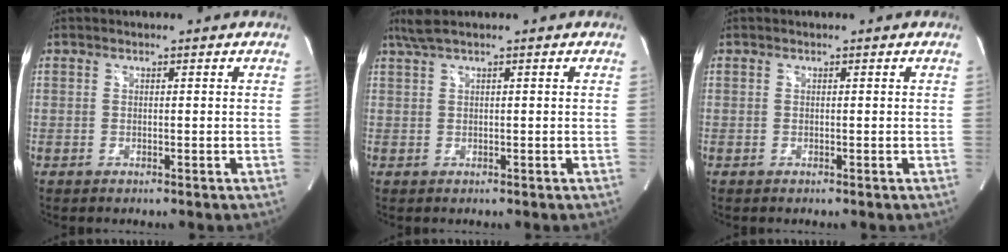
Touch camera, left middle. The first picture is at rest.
{"total": 2.7, "force": [1.9, -0.2, 1.8], "torque": [-0.050, 0.022, 0.044]}
{"total": 0.0}